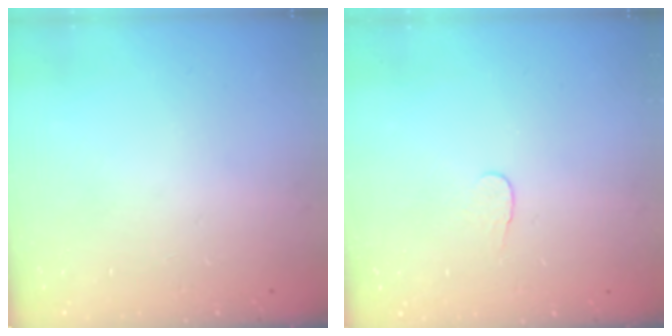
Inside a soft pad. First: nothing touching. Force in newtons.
{"total": 3.8, "press": 3.8, "slide": 0.3}